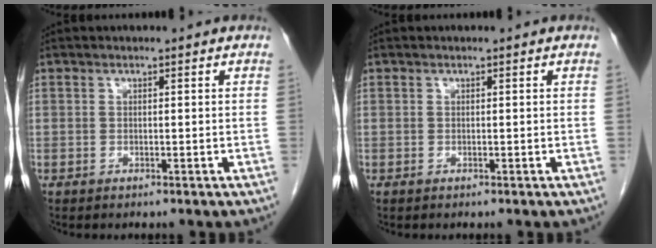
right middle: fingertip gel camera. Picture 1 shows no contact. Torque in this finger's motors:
{"motor_torque": [0.00, 0.00, 0.00, 0.00]}